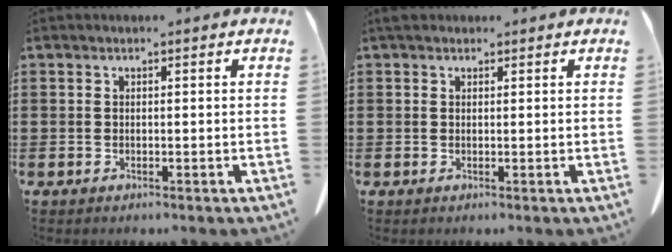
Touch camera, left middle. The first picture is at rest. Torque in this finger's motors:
{"motor_torque": [0.43, 0.36, 0.01, 0.01]}